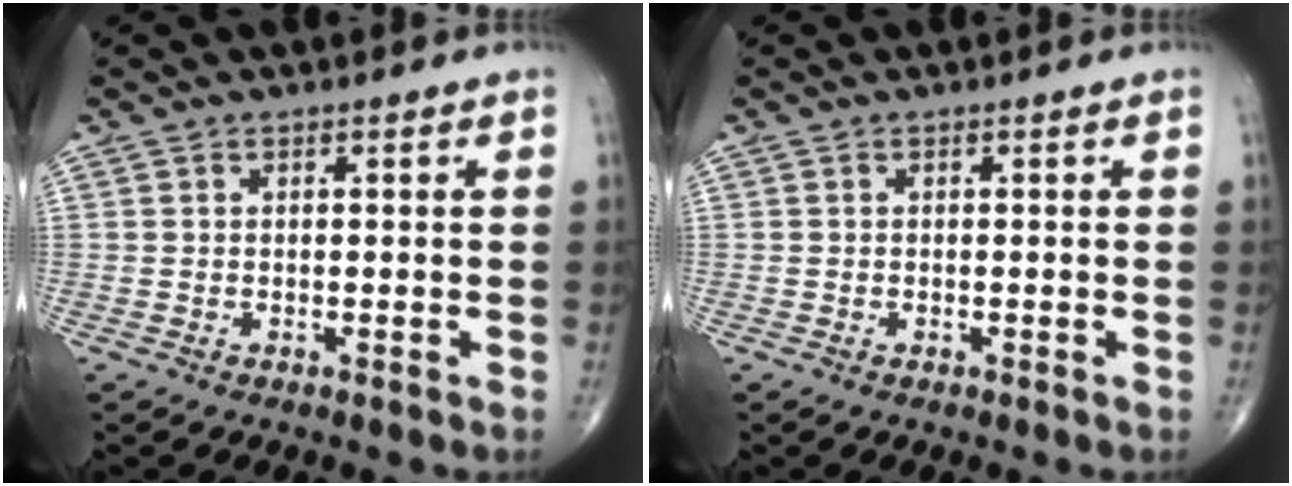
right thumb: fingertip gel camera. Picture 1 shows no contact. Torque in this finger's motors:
{"motor_torque": [0.81, 0.60, -0.16, -0.08, -0.04]}